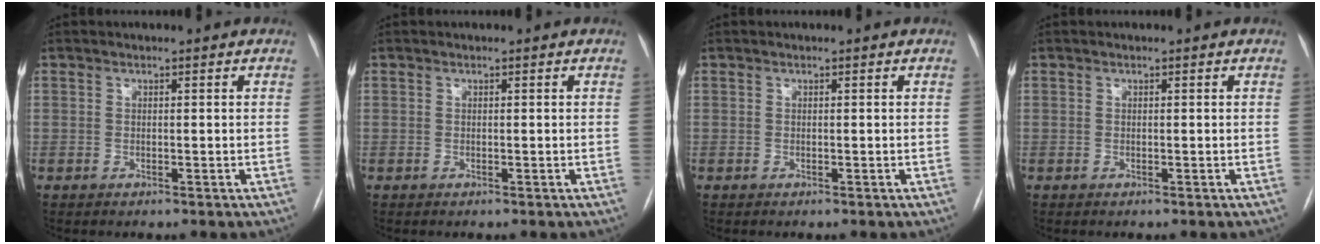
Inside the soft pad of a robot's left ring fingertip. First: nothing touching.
{"total": 0.0}
{"total": 0.0}
{"total": 0.0}